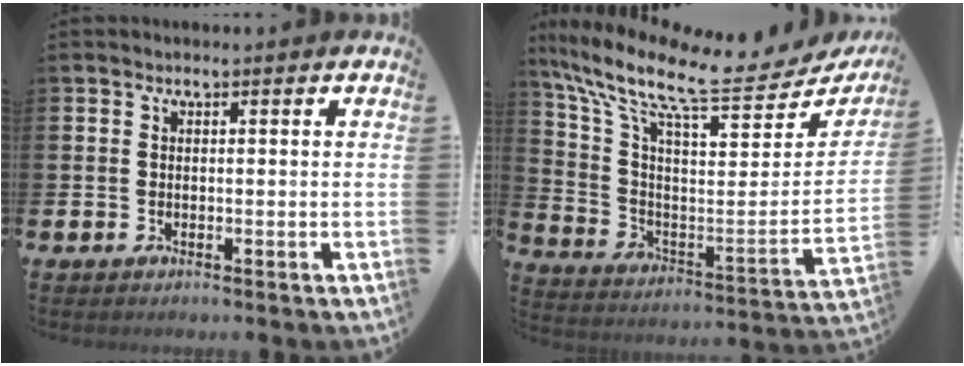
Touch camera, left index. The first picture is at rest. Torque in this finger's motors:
{"motor_torque": [1.08, -1.06, 1.05, 0.21]}